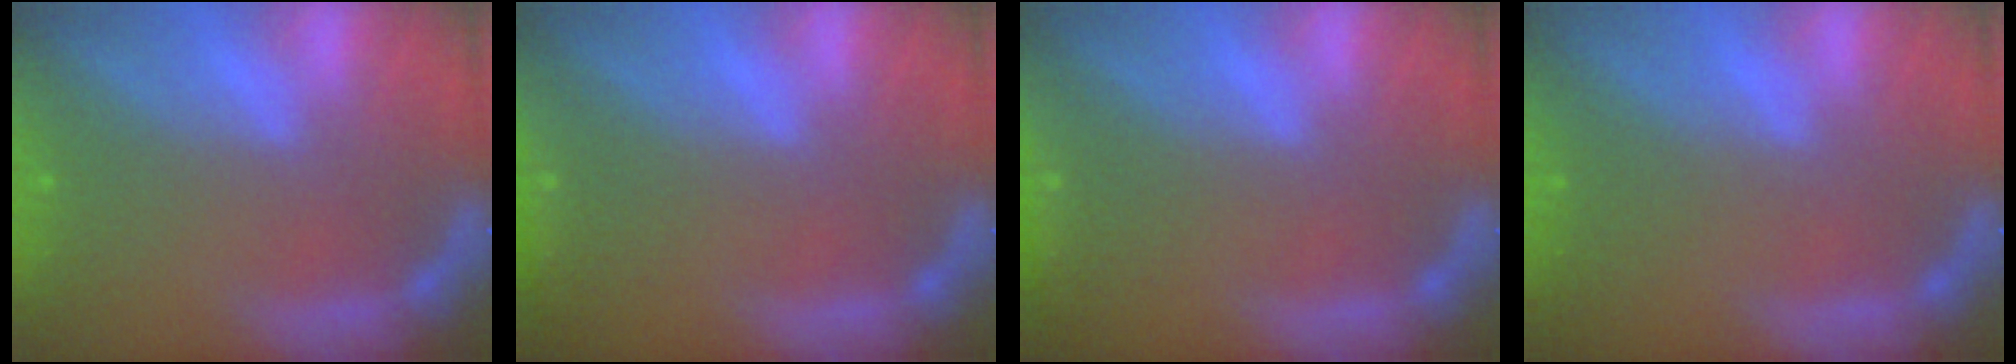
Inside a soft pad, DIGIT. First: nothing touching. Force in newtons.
{"total": 1.9}
{"total": 1.9}
{"total": 0.0}